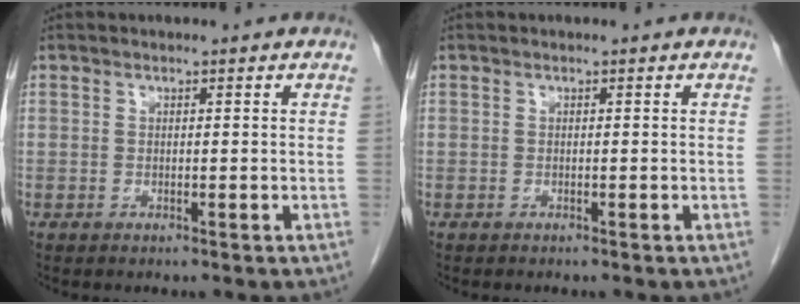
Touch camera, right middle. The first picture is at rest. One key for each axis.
{"total": 0.0}